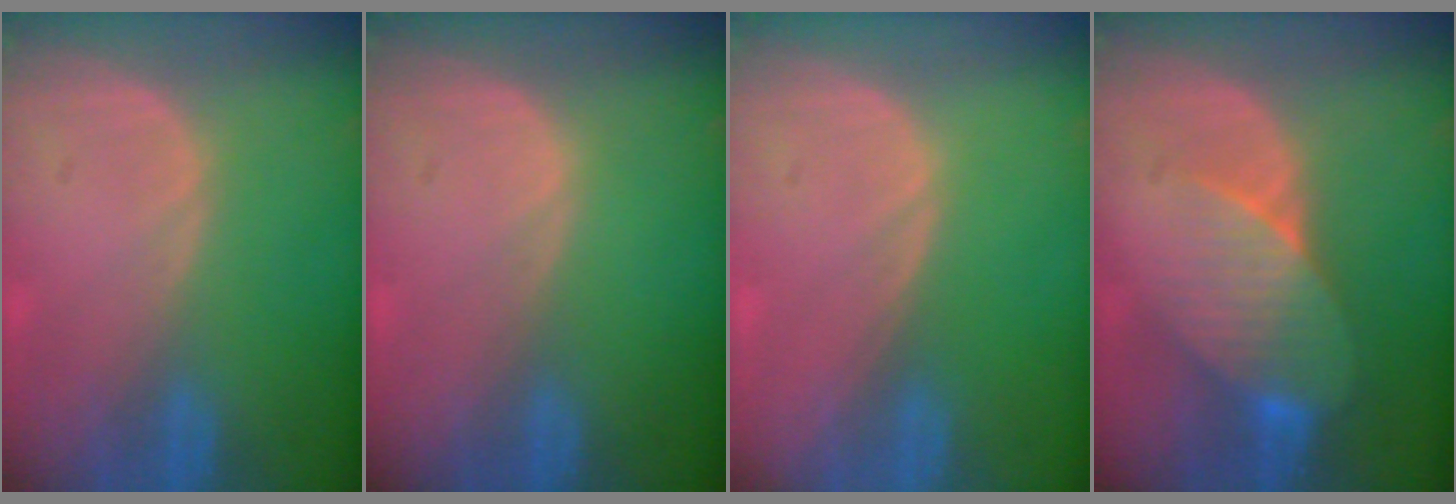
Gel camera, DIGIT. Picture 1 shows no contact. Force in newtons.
{"total": 0.0}
{"total": 0.0}
{"total": 8.2, "press": 7.3, "slide": 3.6}